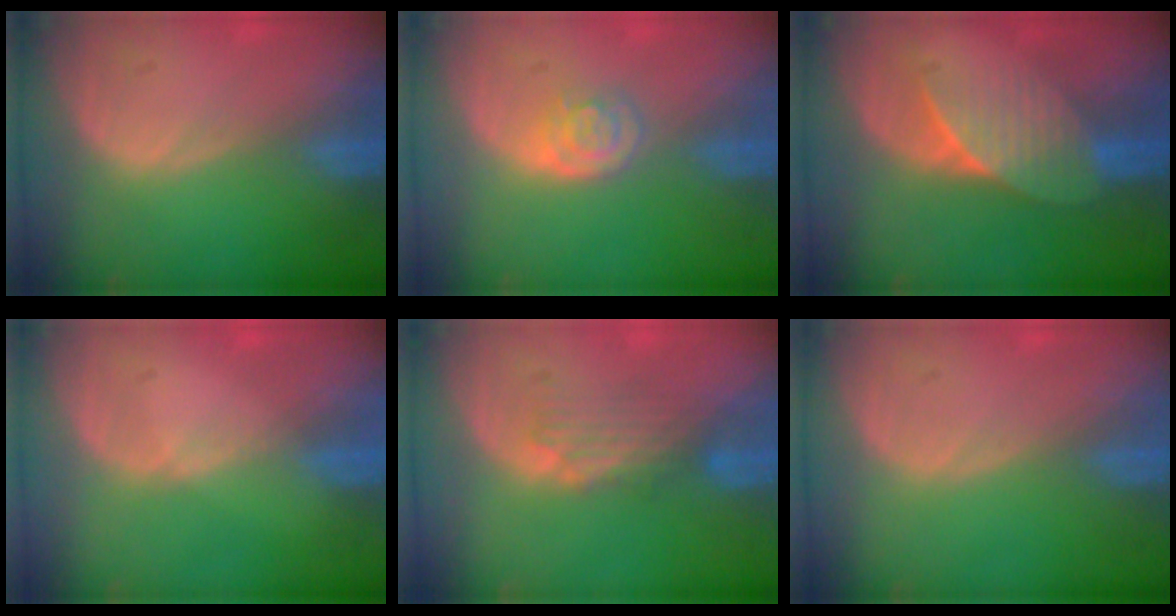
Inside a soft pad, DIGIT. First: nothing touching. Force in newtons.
{"total": 3.3, "press": 3.3, "slide": 0.1}
{"total": 7.1, "press": 6.6, "slide": 2.7}
{"total": 0.6, "press": 0.5, "slide": 0.2}
{"total": 4.4, "press": 3.8, "slide": 2.2}
{"total": 0.0}